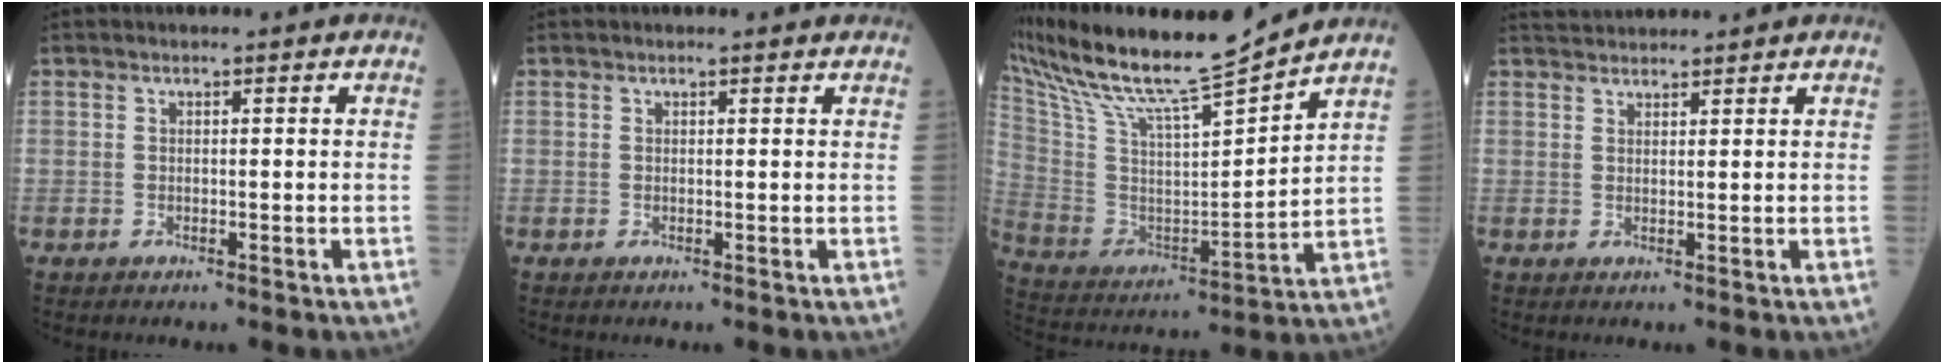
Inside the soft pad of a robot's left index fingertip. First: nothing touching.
{"total": 1.8, "force": [1.8, 0.3, 0.4], "torque": [-0.011, 0.004, 0.013]}
{"total": 17.2, "force": [15.4, -0.4, 7.5], "torque": [-0.159, -0.018, 0.281]}
{"total": 3.9, "force": [3.9, 0.3, 0.6], "torque": [-0.012, 0.031, 0.069]}